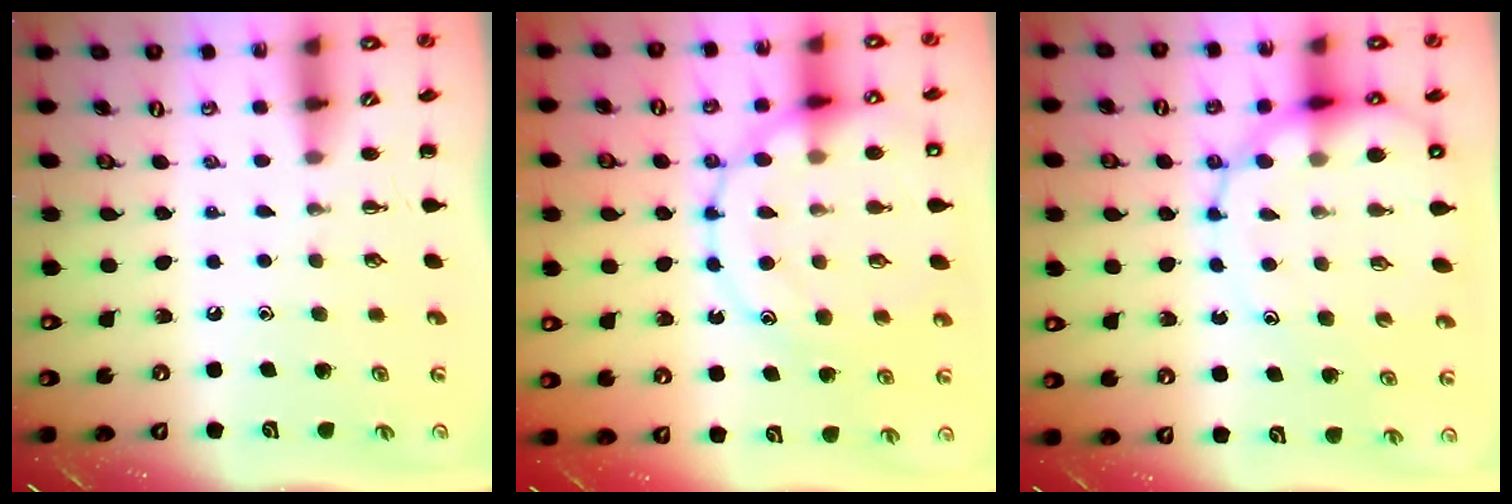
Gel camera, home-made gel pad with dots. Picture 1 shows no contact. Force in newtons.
{"total": 19.3, "press": 19.2, "slide": 2.0}
{"total": 14.0, "press": 13.7, "slide": 3.2}